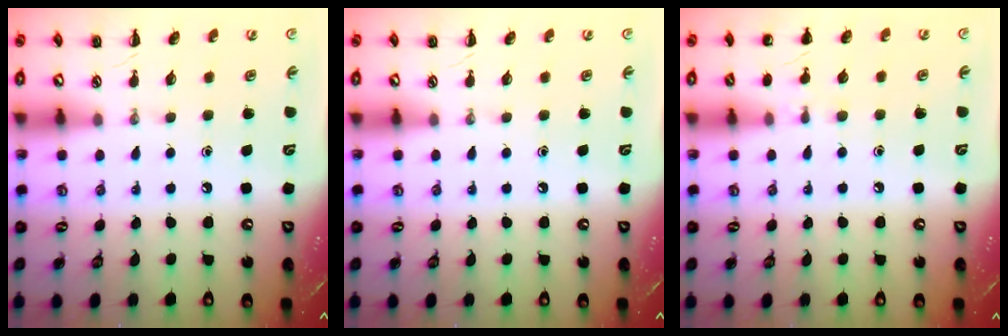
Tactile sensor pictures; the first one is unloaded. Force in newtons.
{"total": 0.0}
{"total": 6.3, "press": 6.1, "slide": 1.6}